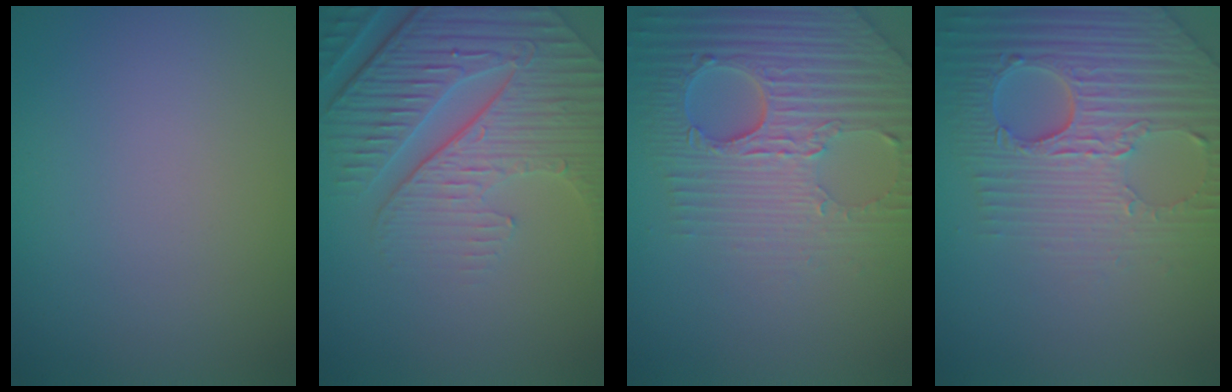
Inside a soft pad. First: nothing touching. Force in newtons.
{"total": 8.8, "press": 6.2, "slide": 6.2}
{"total": 7.6, "press": 5.9, "slide": 4.8}
{"total": 7.6, "press": 5.9, "slide": 4.8}